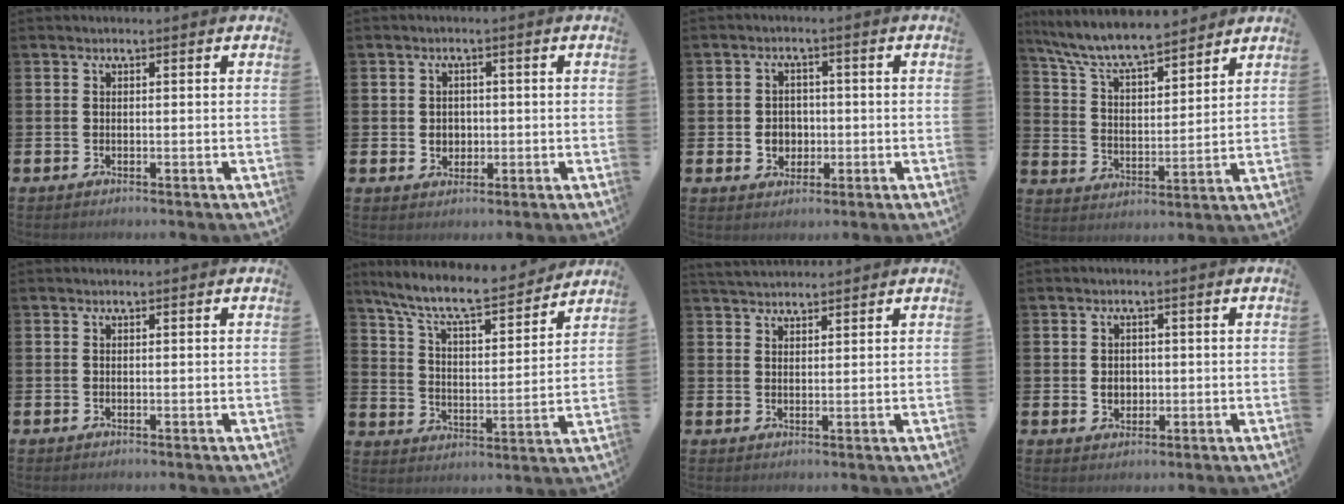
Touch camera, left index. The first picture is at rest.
{"total": 2.2, "force": [0.2, 2.1, 0.8], "torque": [-0.011, 0.007, -0.003]}
{"total": 3.4, "force": [-0.5, 3.1, 1.4], "torque": [-0.019, 0.001, -0.017]}
{"total": 8.1, "force": [7.5, 1.3, 2.5], "torque": [-0.085, -0.046, 0.134]}
{"total": 0.0}
{"total": 9.5, "force": [8.5, 1.6, 3.9], "torque": [-0.109, -0.058, 0.144]}
{"total": 3.2, "force": [3.1, 0.6, 0.3], "torque": [-0.013, -0.009, 0.058]}
{"total": 2.2, "force": [0.1, 1.9, 1.0], "torque": [-0.006, 0.003, -0.006]}